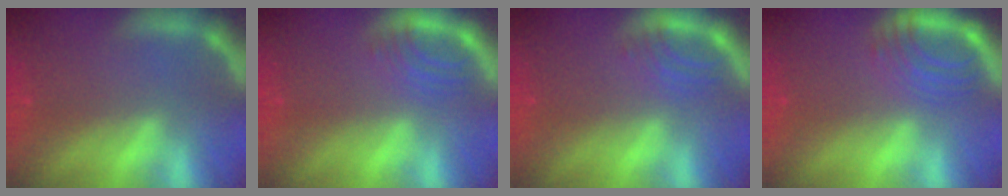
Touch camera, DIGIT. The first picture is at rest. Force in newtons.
{"total": 2.9}
{"total": 2.5}
{"total": 4.5}